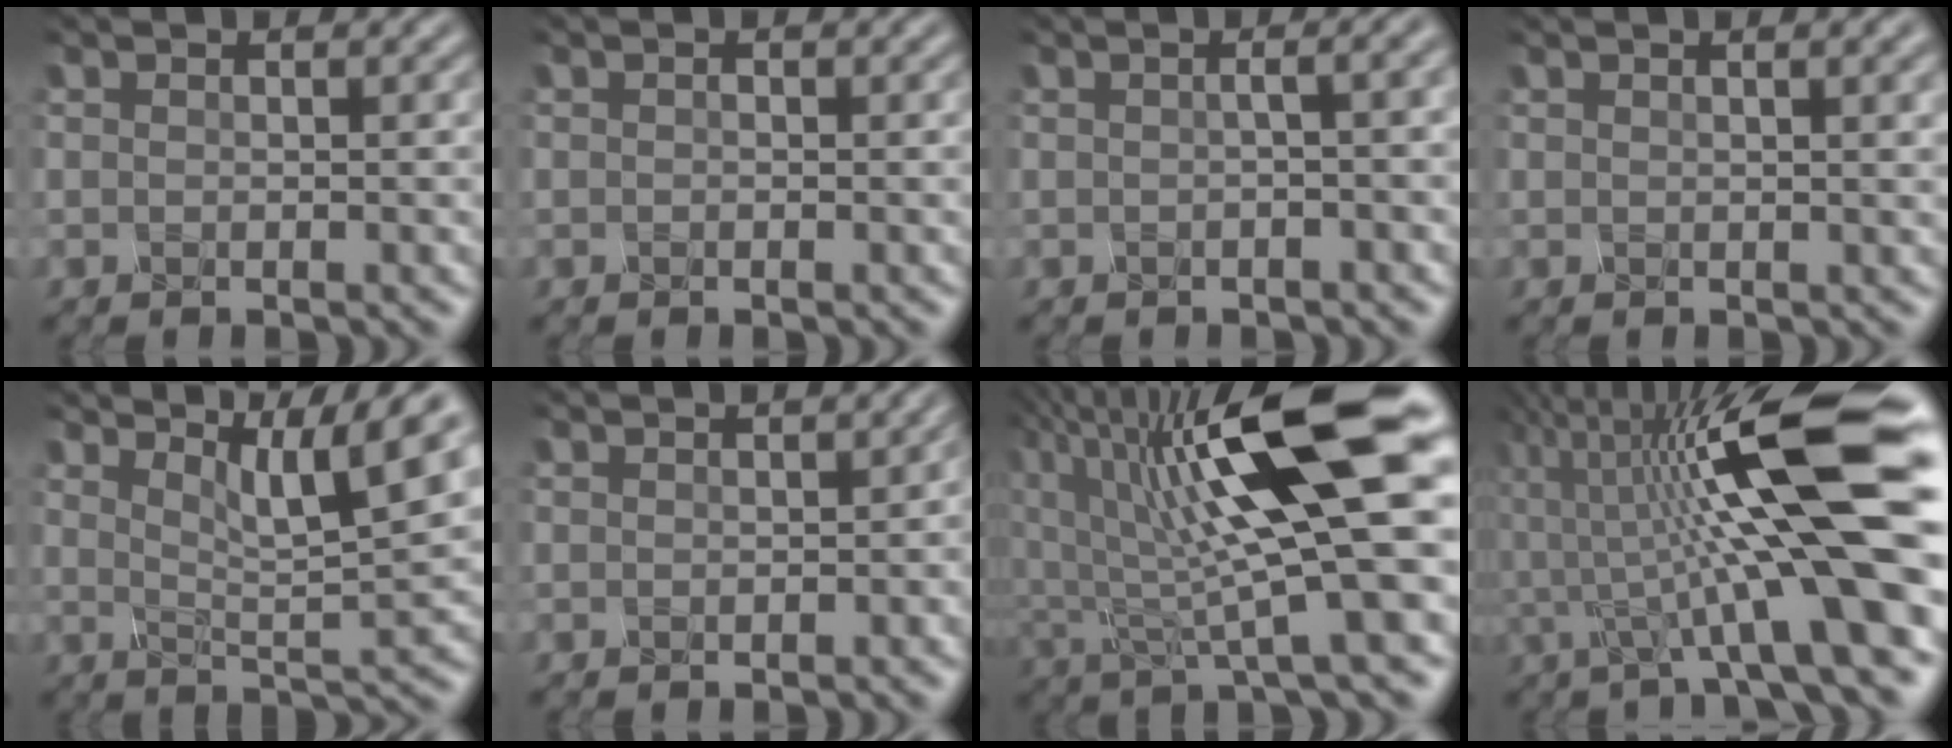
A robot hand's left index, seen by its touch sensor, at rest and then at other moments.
{"total": 0.7, "force": [-0.5, -0.4, -0.4], "torque": [0.000, -0.009, 0.006]}
{"total": 5.7, "force": [1.2, 3.0, 4.6], "torque": [-0.020, 0.044, -0.001]}
{"total": 5.9, "force": [2.8, 2.6, 4.5], "torque": [-0.025, 0.041, 0.020]}
{"total": 7.4, "force": [4.0, 0.9, 6.2], "torque": [-0.093, 0.011, 0.087]}
{"total": 1.1, "force": [-0.2, 0.6, 0.9], "torque": [-0.012, 0.009, 0.016]}
{"total": 12.1, "force": [3.0, 2.4, 11.4], "torque": [-0.200, 0.002, 0.067]}
{"total": 12.7, "force": [-0.5, 2.3, 12.5], "torque": [-0.210, 0.015, 0.002]}